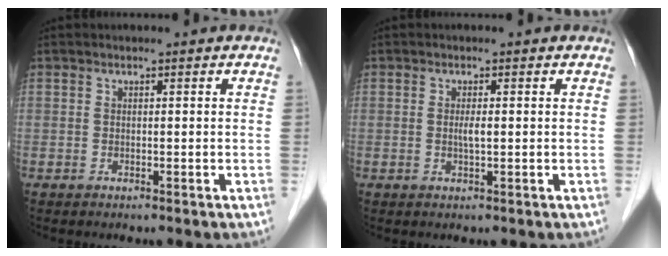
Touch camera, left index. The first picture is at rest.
{"total": 1.3, "force": [0.1, 0.1, 1.3], "torque": [-0.028, -0.001, 0.001]}